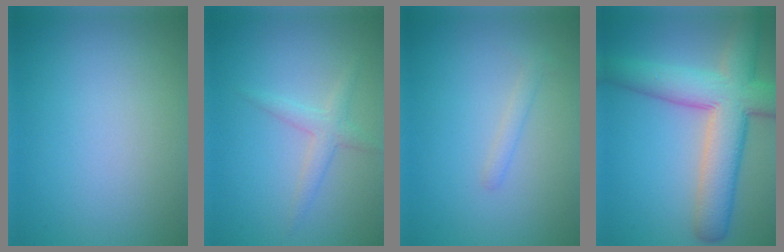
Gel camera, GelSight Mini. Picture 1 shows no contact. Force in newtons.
{"total": 2.0, "press": 2.0, "slide": 0.1}
{"total": 1.1, "press": 1.1, "slide": 0.0}
{"total": 9.1, "press": 9.0, "slide": 0.7}